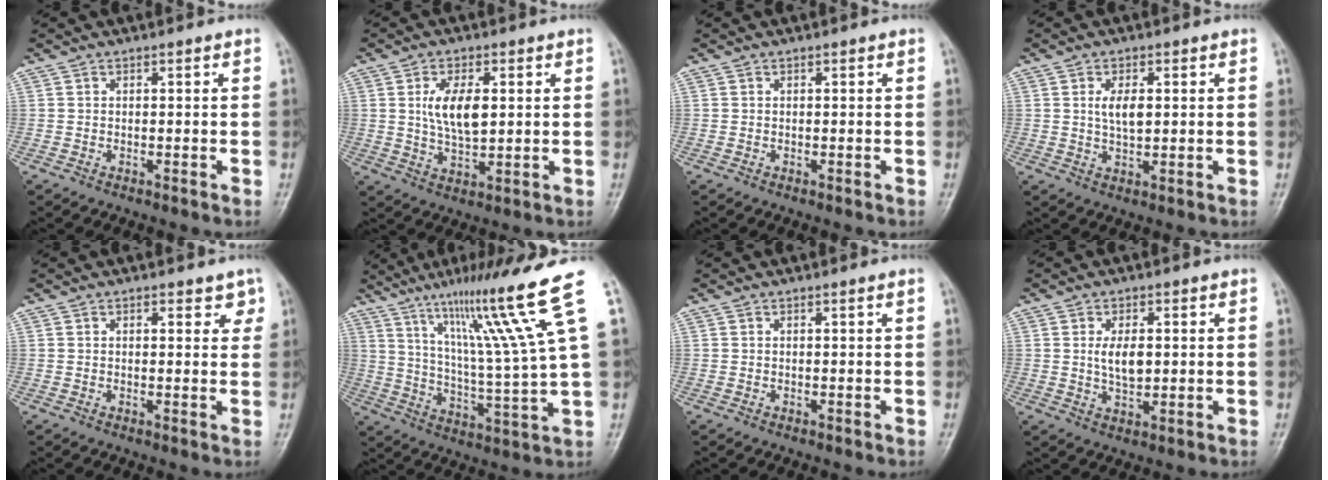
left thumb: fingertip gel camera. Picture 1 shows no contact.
{"total": 8.0, "force": [1.6, 4.0, 6.8], "torque": [-0.120, -0.009, 0.031]}
{"total": 0.0}
{"total": 4.2, "force": [0.9, 2.1, 3.6], "torque": [-0.063, -0.006, 0.017]}
{"total": 3.1, "force": [1.8, 1.7, 2.0], "torque": [-0.002, -0.007, 0.019]}
{"total": 16.4, "force": [9.6, -1.0, 13.3], "torque": [-0.210, -0.050, 0.159]}
{"total": 0.0}
{"total": 5.1, "force": [0.7, 2.8, 4.3], "torque": [-0.072, -0.009, 0.014]}